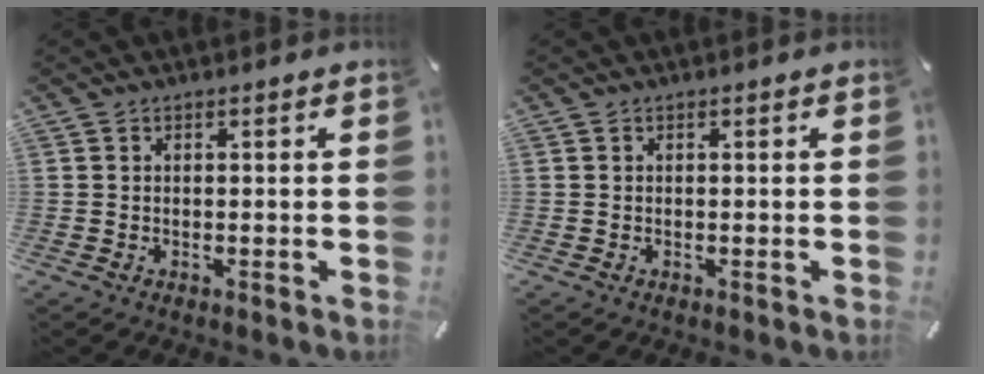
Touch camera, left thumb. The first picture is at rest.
{"total": 0.0}